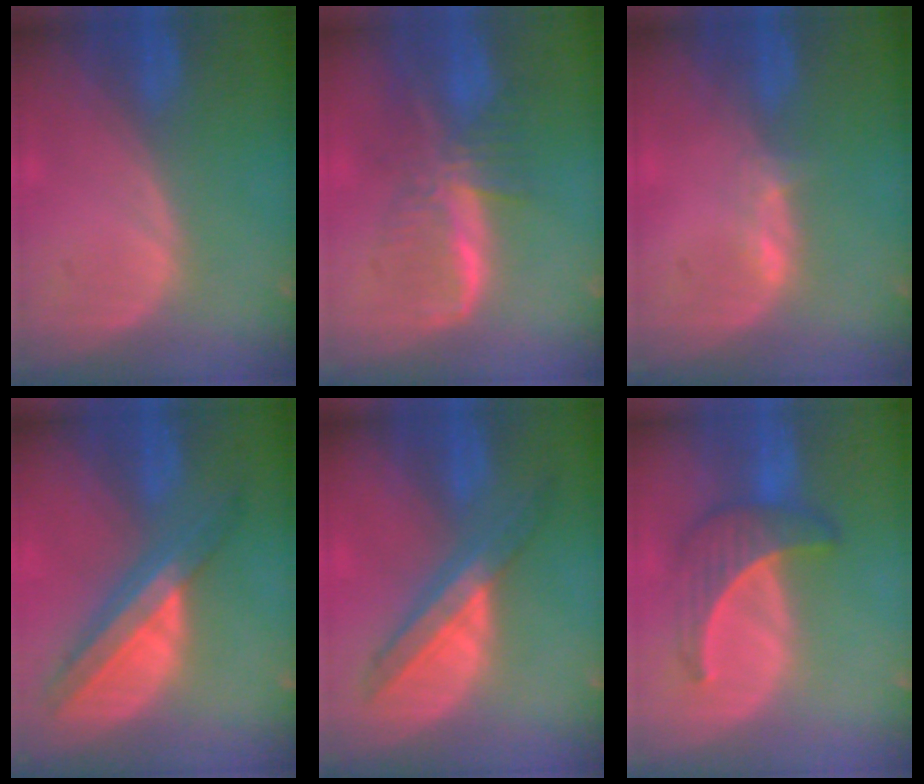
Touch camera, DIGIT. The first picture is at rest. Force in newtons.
{"total": 8.1, "press": 7.0, "slide": 4.1}
{"total": 1.6, "press": 1.5, "slide": 0.6}
{"total": 8.3, "press": 7.0, "slide": 4.4}
{"total": 6.7, "press": 6.3, "slide": 2.2}
{"total": 6.3, "press": 6.0, "slide": 1.9}